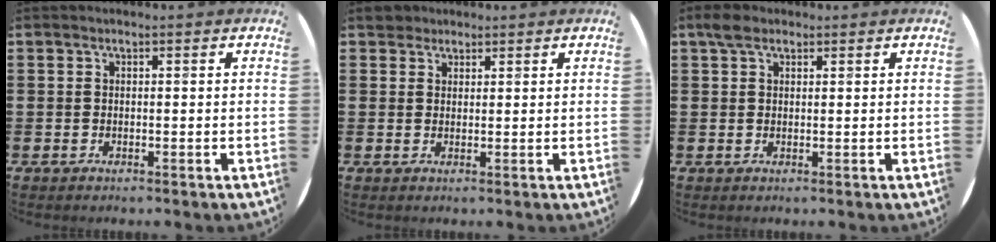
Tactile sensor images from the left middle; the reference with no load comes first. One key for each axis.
{"total": 1.4, "fx": 1.2, "fy": 0.7, "fz": 0.0, "tx": 0.005, "ty": 0.001, "tz": 0.022}
{"total": 2.1, "fx": 1.5, "fy": 1.1, "fz": 0.9, "tx": -0.012, "ty": 0.003, "tz": 0.027}